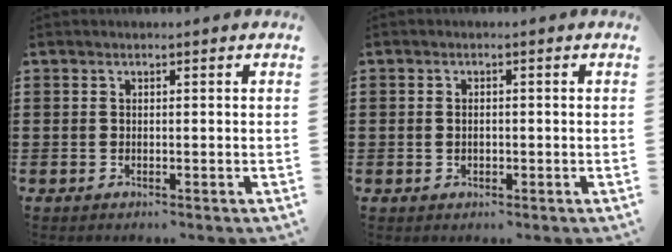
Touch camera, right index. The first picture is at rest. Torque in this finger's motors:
{"motor_torque": [1.06, 1.08, -0.14, -0.09]}